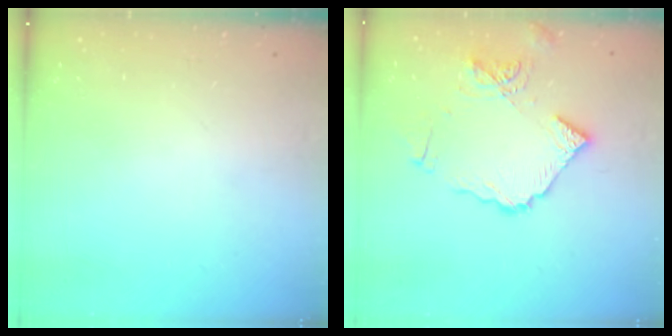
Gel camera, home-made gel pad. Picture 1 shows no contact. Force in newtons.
{"total": 11.7, "press": 11.6, "slide": 1.2}